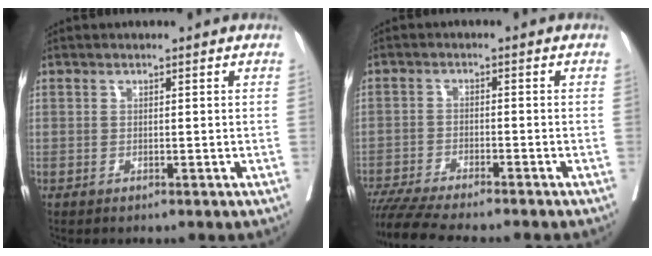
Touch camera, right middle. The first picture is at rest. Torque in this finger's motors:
{"motor_torque": [0.40, -0.43, 0.17, 0.07]}